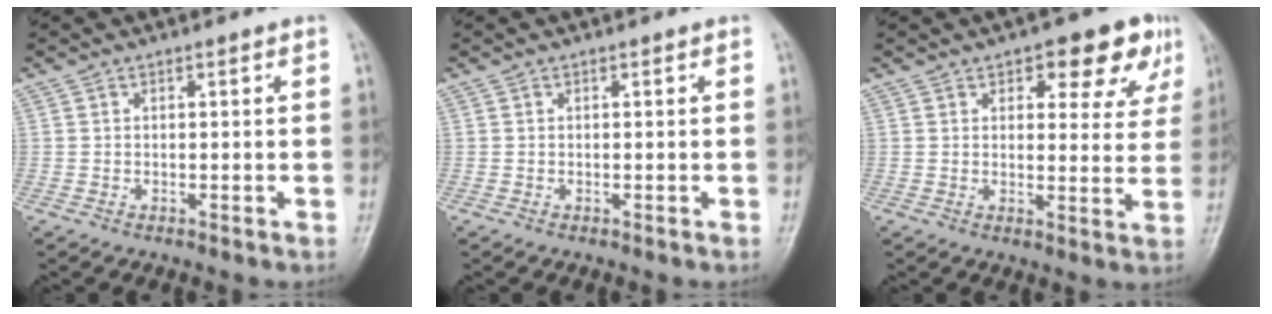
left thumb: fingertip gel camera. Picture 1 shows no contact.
{"total": 0.0}
{"total": 10.9, "force": [5.9, 5.1, 7.7], "torque": [-0.047, -0.019, 0.068]}